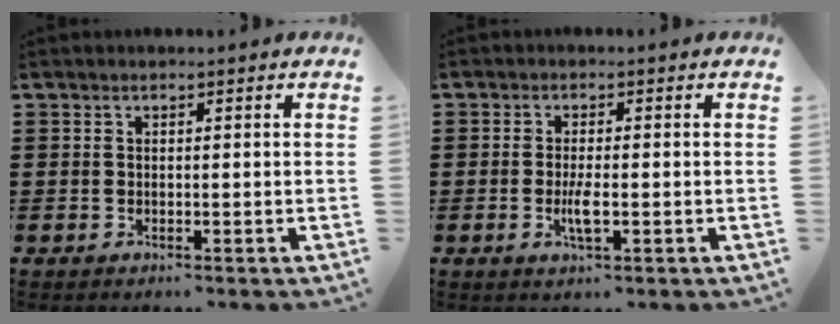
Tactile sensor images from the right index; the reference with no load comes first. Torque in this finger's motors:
{"motor_torque": [2.14, 0.00, 0.50, 0.10]}